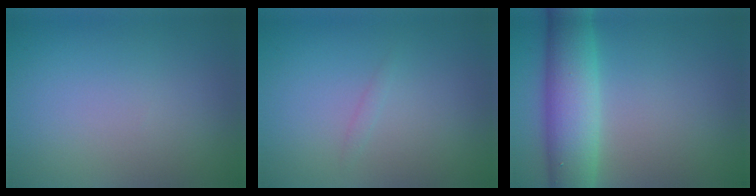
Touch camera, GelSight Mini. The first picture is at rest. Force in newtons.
{"total": 0.5, "press": 0.5, "slide": 0.0}
{"total": 7.2, "press": 7.2, "slide": 0.4}